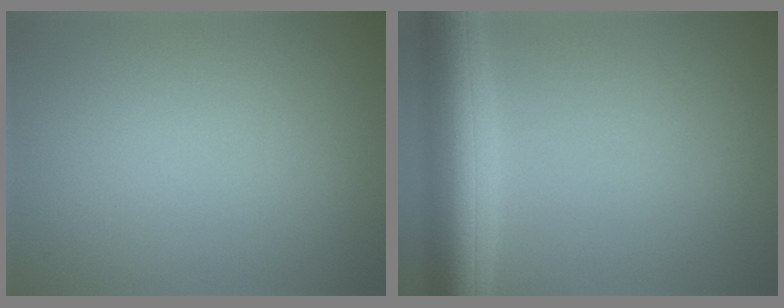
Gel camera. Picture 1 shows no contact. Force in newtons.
{"total": 7.9, "press": 7.8, "slide": 0.4}